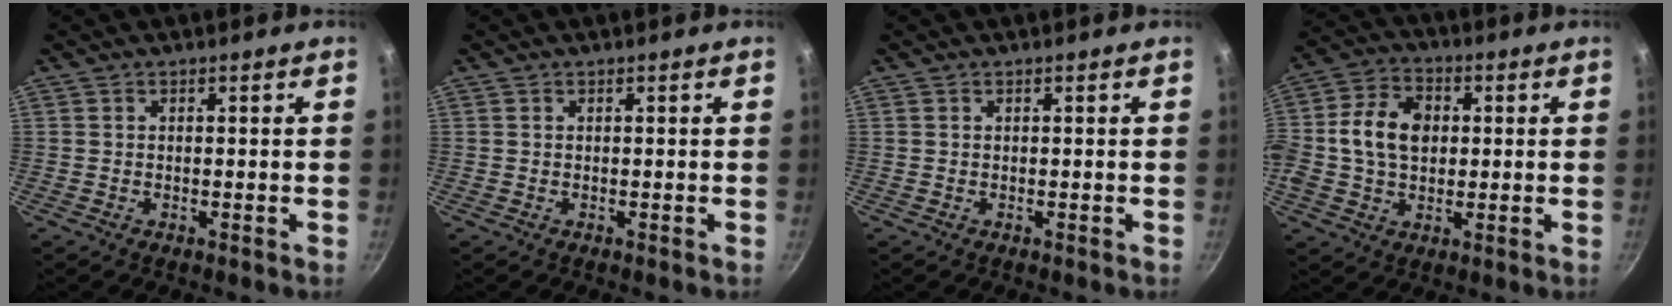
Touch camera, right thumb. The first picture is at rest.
{"total": 0.0}
{"total": 0.0}
{"total": 12.8, "force": [1.1, 9.3, 8.7], "torque": [-0.145, 0.016, 0.002]}